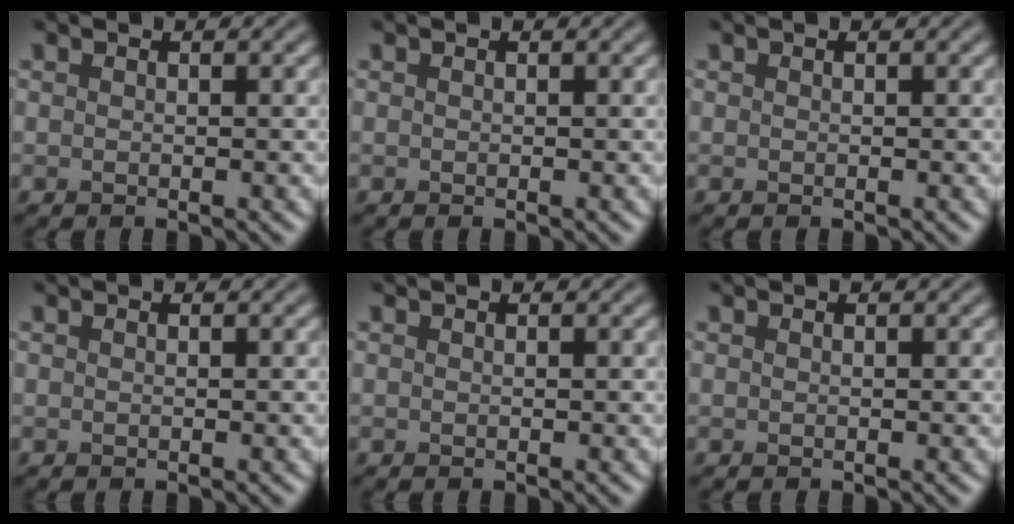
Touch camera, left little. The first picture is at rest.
{"total": 0.0}
{"total": 0.0}
{"total": 0.0}
{"total": 0.0}
{"total": 0.0}